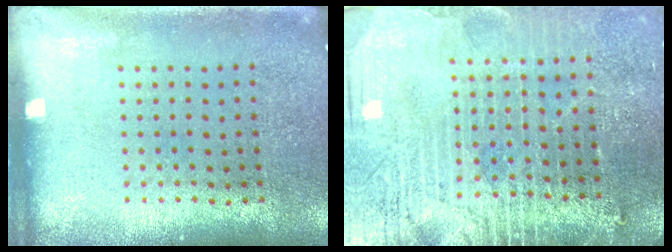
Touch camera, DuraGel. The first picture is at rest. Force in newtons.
{"total": 3.8, "press": 3.5, "slide": 1.5}